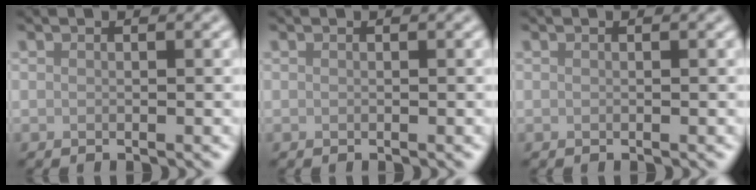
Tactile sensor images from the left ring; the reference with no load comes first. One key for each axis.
{"total": 0.0}
{"total": 0.0}